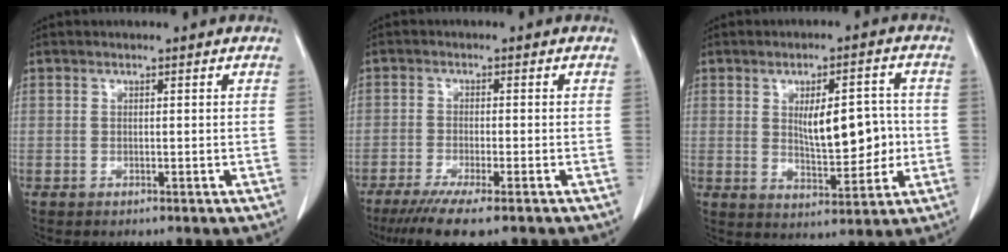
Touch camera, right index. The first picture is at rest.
{"total": 8.1, "force": [-5.8, 0.6, 5.6], "torque": [-0.088, -0.019, -0.090]}
{"total": 9.5, "force": [0.4, 3.7, 8.8], "torque": [-0.131, 0.007, 0.018]}